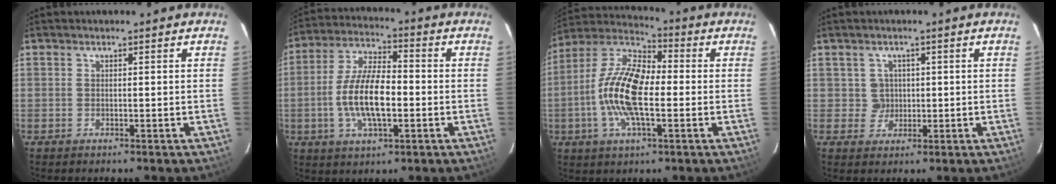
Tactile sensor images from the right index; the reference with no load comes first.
{"total": 12.4, "force": [-2.4, 4.9, 11.2], "torque": [-0.227, 0.002, -0.043]}
{"total": 15.5, "force": [-2.2, 6.4, 13.9], "torque": [-0.279, 0.008, -0.056]}
{"total": 3.2, "force": [0.5, 3.2, -0.1], "torque": [0.006, 0.013, 0.010]}